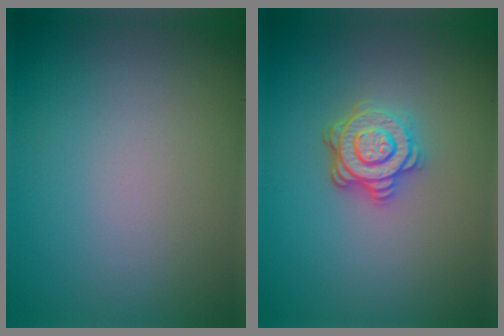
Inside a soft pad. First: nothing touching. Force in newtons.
{"total": 4.0, "press": 3.2, "slide": 2.5}